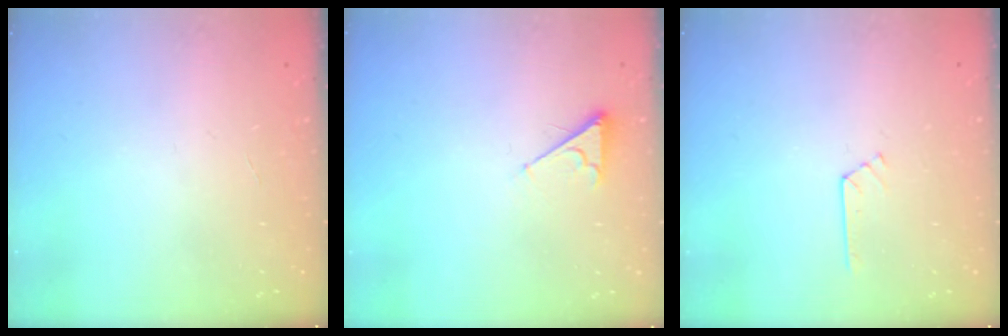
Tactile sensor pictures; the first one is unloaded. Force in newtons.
{"total": 3.5, "press": 3.5, "slide": 0.6}
{"total": 2.8, "press": 2.8, "slide": 0.4}